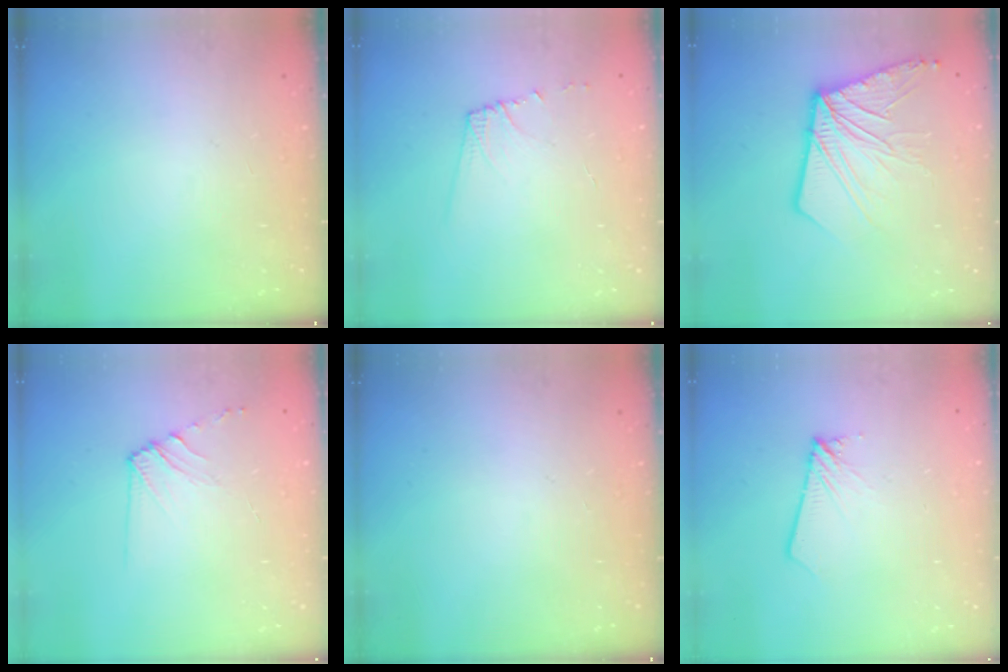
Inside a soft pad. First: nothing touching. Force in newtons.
{"total": 6.1, "press": 6.1, "slide": 0.6}
{"total": 14.4, "press": 14.4, "slide": 1.5}
{"total": 6.8, "press": 6.7, "slide": 0.8}
{"total": 0.0}
{"total": 1.9, "press": 1.9, "slide": 0.1}